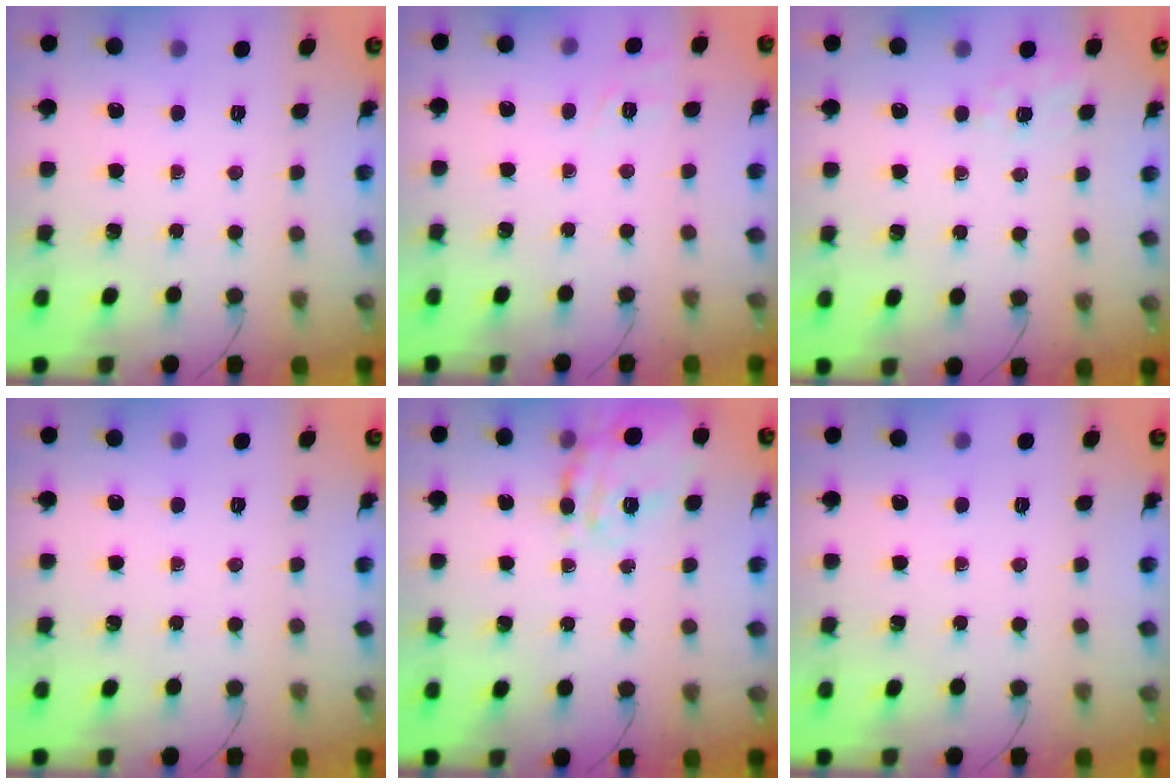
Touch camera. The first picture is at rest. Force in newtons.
{"total": 2.0, "press": 0.9, "slide": 1.8}
{"total": 1.5, "press": 0.3, "slide": 1.5}
{"total": 0.0}
{"total": 18.1, "press": 18.1, "slide": 0.6}
{"total": 0.0}